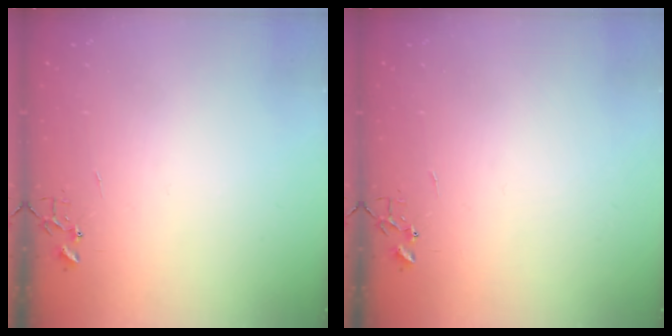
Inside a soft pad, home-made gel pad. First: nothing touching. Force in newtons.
{"total": 0.0}